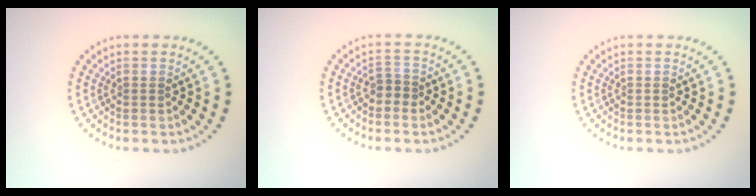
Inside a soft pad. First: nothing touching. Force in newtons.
{"total": 1.3, "press": 1.0, "slide": 0.8}
{"total": 0.0}